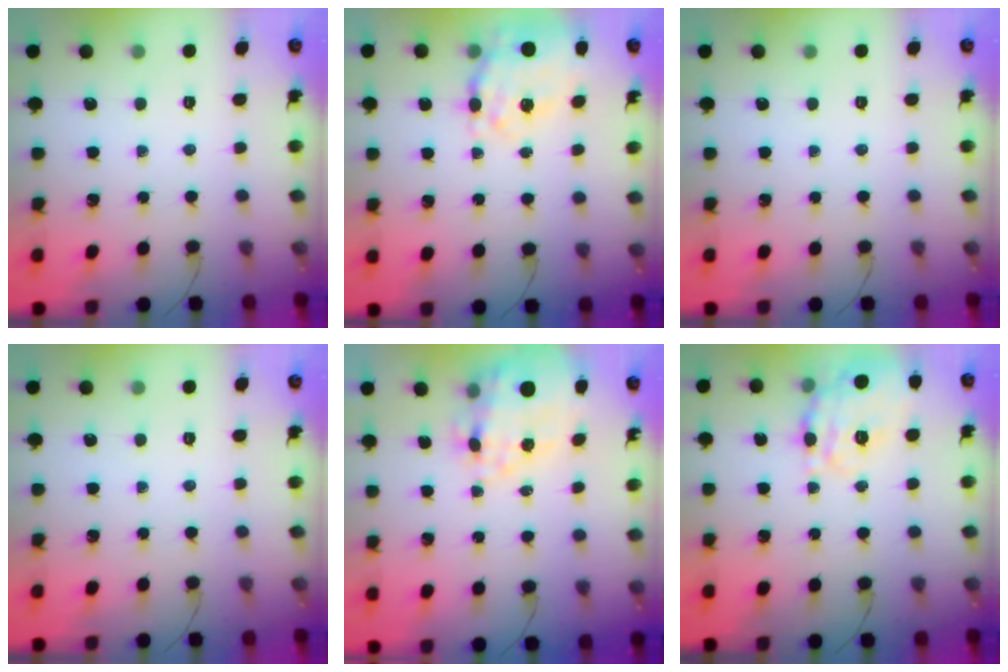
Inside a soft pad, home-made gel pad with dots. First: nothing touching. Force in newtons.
{"total": 12.1, "press": 11.4, "slide": 3.9}
{"total": 0.0}
{"total": 0.0}
{"total": 16.3, "press": 16.0, "slide": 3.4}
{"total": 16.9, "press": 16.9, "slide": 1.3}